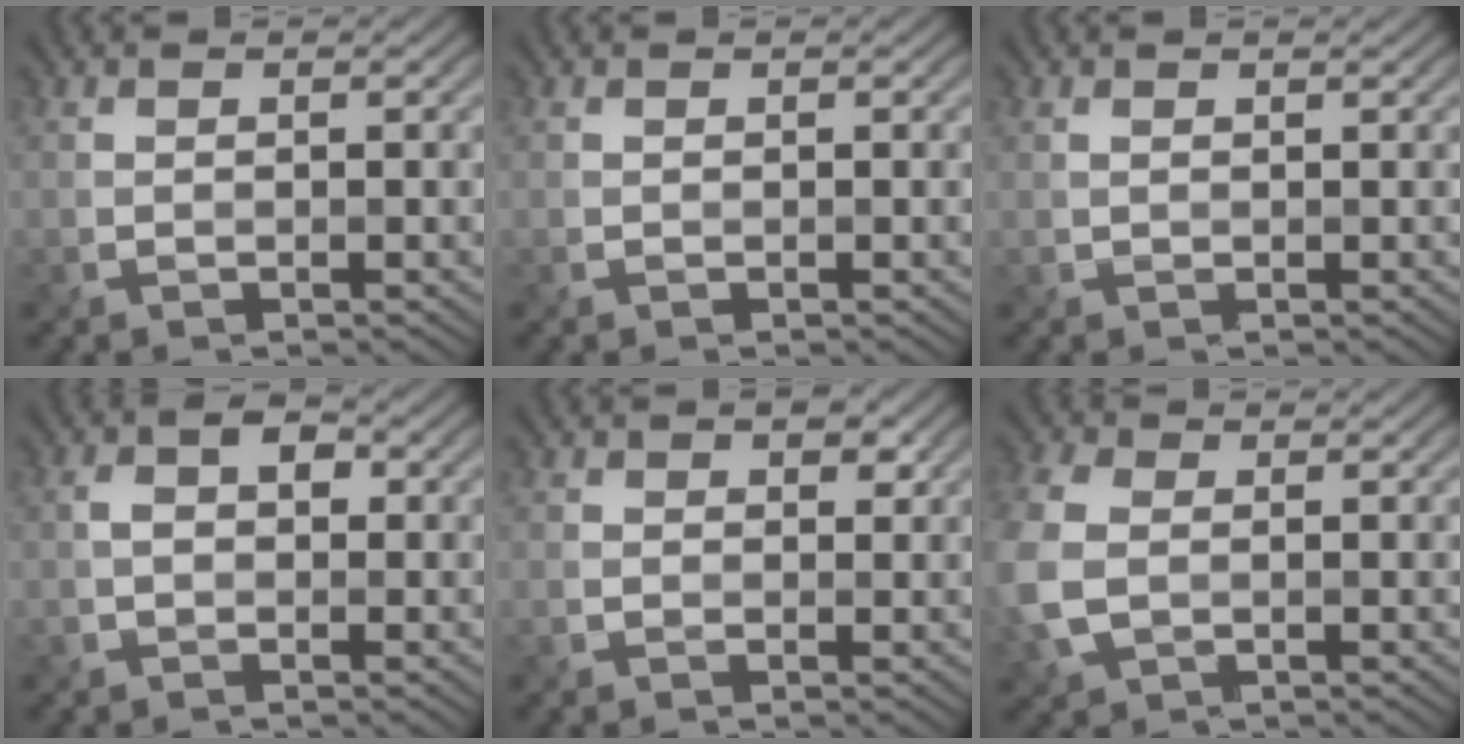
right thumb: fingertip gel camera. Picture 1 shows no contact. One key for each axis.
{"total": 0.0}
{"total": 0.8, "fx": 0.6, "fy": 0.2, "fz": 0.4, "tx": -0.013, "ty": 0.001, "tz": 0.013}
{"total": 2.9, "fx": 0.1, "fy": 2.1, "fz": 2.1, "tx": -0.035, "ty": 0.004, "tz": -0.006}
{"total": 2.0, "fx": 0.6, "fy": 1.5, "fz": 1.1, "tx": -0.016, "ty": -0.004, "tz": 0.009}
{"total": 7.0, "fx": -0.6, "fy": 5.0, "fz": 4.8, "tx": -0.162, "ty": -0.005, "tz": -0.016}